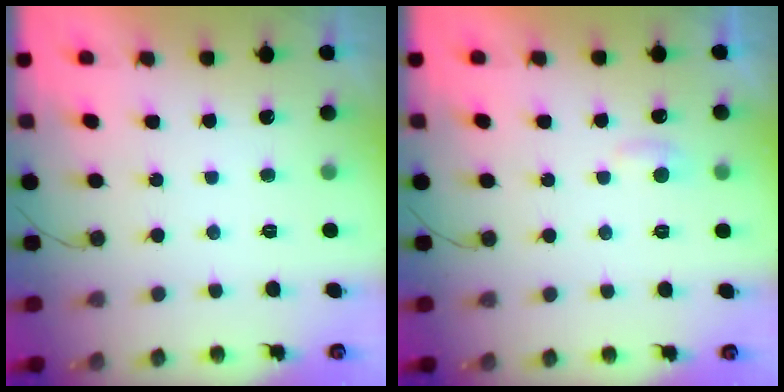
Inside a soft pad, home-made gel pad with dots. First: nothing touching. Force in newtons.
{"total": 3.6, "press": 3.6, "slide": 0.3}